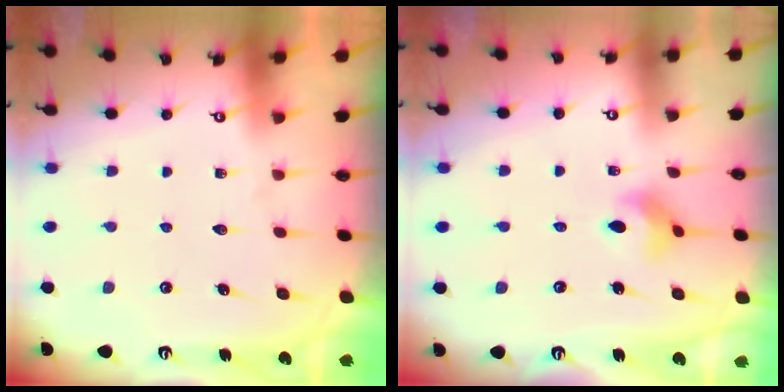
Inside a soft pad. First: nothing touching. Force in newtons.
{"total": 5.0, "press": 5.0, "slide": 0.5}